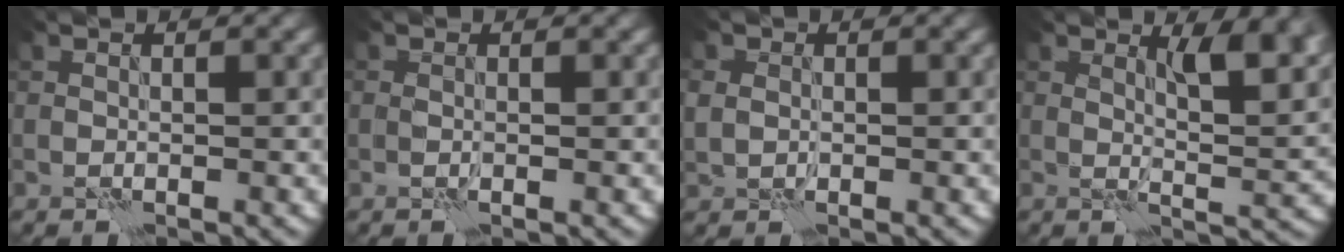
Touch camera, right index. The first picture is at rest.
{"total": 0.8, "force": [0.0, 0.4, 0.6], "torque": [-0.014, -0.002, -0.001]}
{"total": 2.1, "force": [0.1, 1.7, 1.1], "torque": [-0.028, 0.000, 0.005]}
{"total": 5.4, "force": [2.4, 1.7, 4.6], "torque": [-0.067, -0.005, 0.039]}